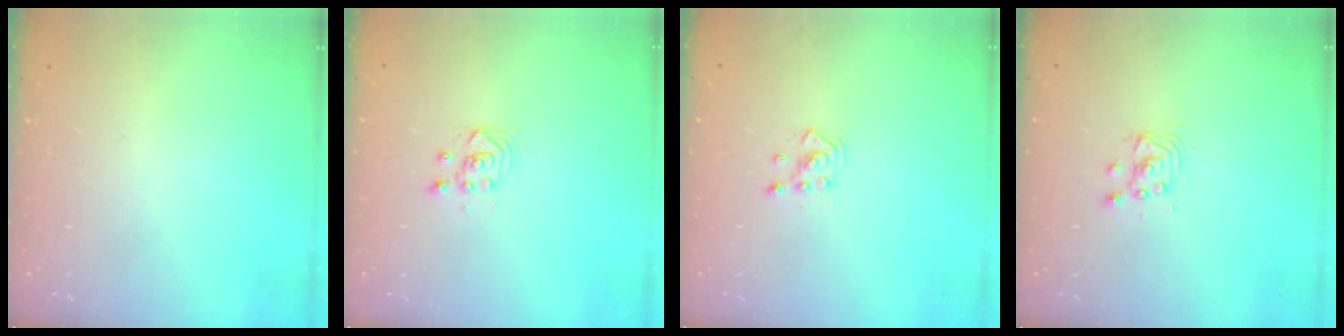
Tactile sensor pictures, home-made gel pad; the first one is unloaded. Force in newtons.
{"total": 3.3, "press": 3.2, "slide": 0.4}
{"total": 3.1, "press": 3.1, "slide": 0.3}
{"total": 2.9, "press": 2.9, "slide": 0.0}